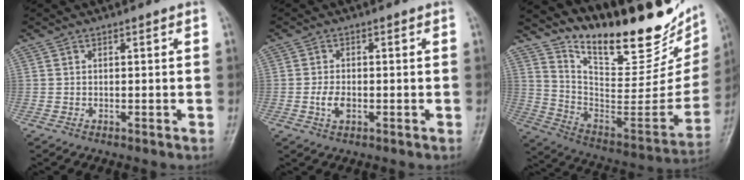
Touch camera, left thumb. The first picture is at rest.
{"total": 2.8, "force": [-0.6, 1.6, 2.2], "torque": [-0.045, -0.001, -0.012]}
{"total": 28.9, "force": [21.9, 10.0, 16.1], "torque": [-0.217, -0.122, 0.334]}